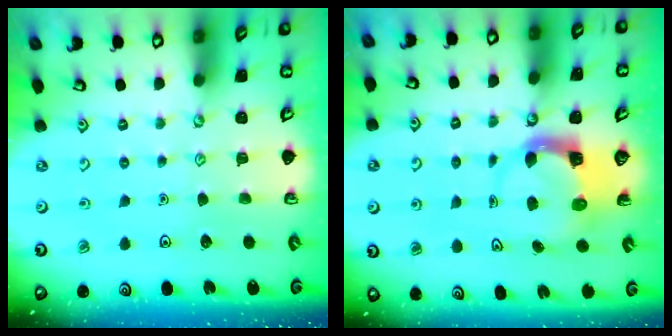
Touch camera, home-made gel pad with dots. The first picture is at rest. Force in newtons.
{"total": 3.7, "press": 3.7, "slide": 0.5}